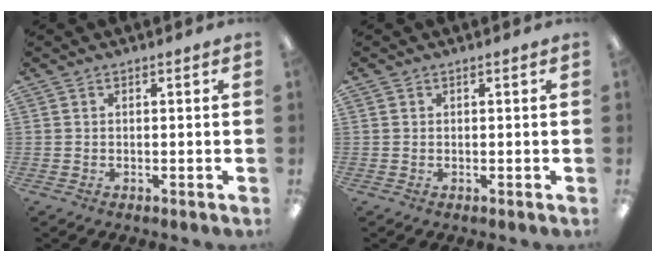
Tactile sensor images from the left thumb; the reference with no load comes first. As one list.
[{"total": 0.0}]